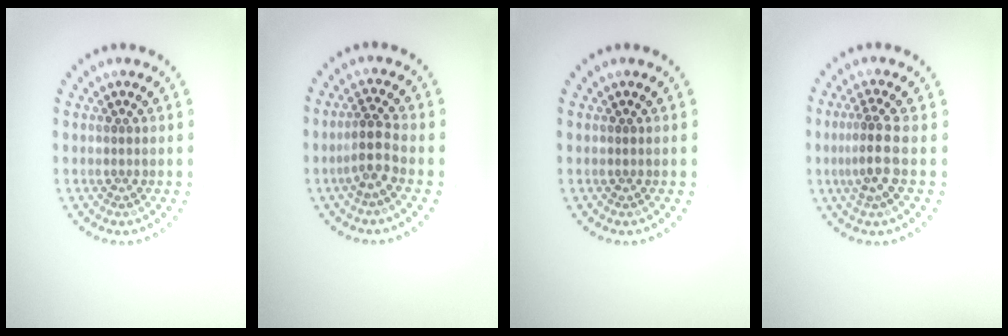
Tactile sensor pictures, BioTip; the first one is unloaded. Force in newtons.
{"total": 2.7, "press": 2.1, "slide": 1.6}
{"total": 0.0}
{"total": 2.7, "press": 2.0, "slide": 1.7}